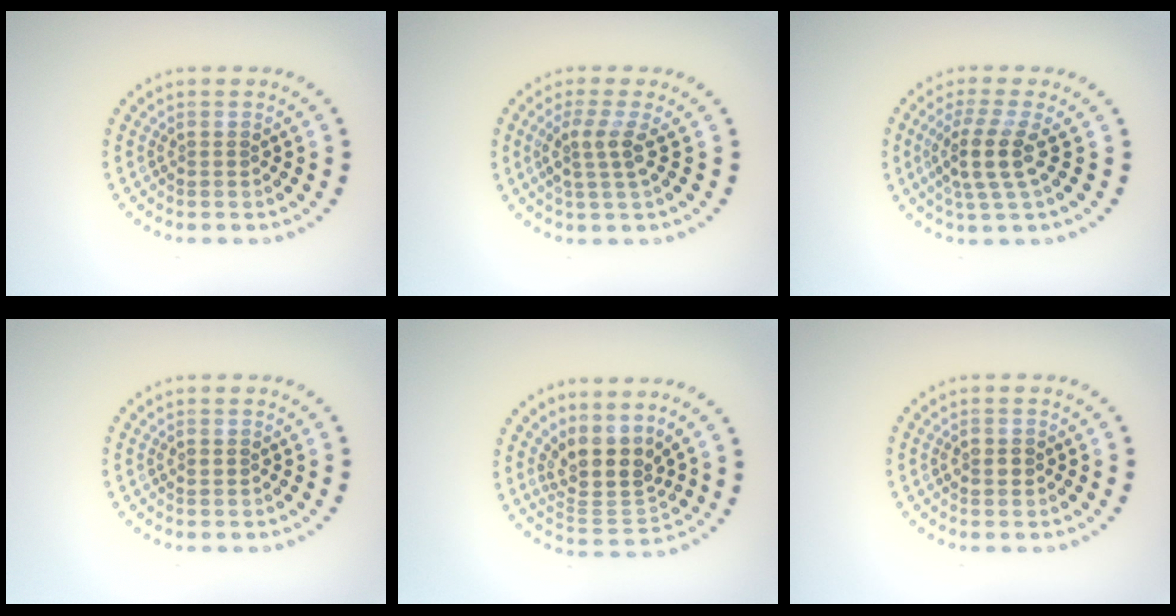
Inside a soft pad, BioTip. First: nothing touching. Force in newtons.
{"total": 2.5, "press": 1.9, "slide": 1.6}
{"total": 3.6, "press": 2.8, "slide": 2.3}
{"total": 0.9, "press": 0.9, "slide": 0.0}
{"total": 4.2, "press": 3.3, "slide": 2.6}
{"total": 1.7, "press": 1.7, "slide": 0.1}